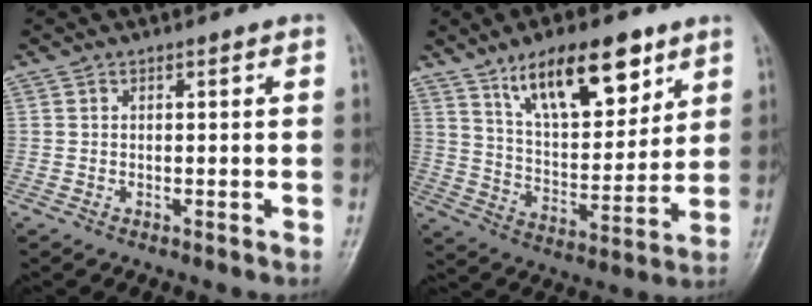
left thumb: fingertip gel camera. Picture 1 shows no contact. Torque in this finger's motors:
{"motor_torque": [0.65, 0.40, 1.39, -1.38, 0.28]}